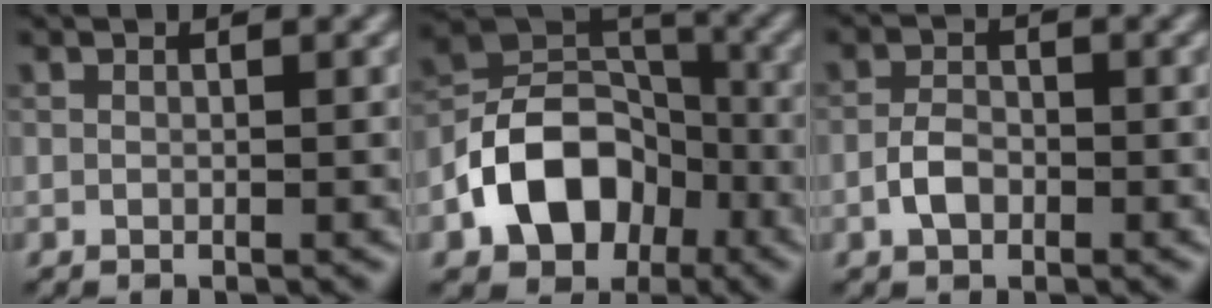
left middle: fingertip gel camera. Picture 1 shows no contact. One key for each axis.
{"total": 9.2, "fx": -3.7, "fy": 6.6, "fz": 5.2, "tx": -0.086, "ty": 0.001, "tz": -0.077}
{"total": 2.2, "fx": -0.9, "fy": 1.4, "fz": 1.5, "tx": -0.029, "ty": 0.005, "tz": -0.022}